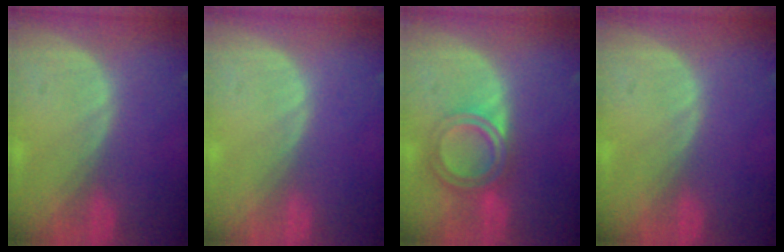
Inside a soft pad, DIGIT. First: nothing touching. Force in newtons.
{"total": 0.0}
{"total": 6.5, "press": 5.5, "slide": 3.4}
{"total": 0.0}